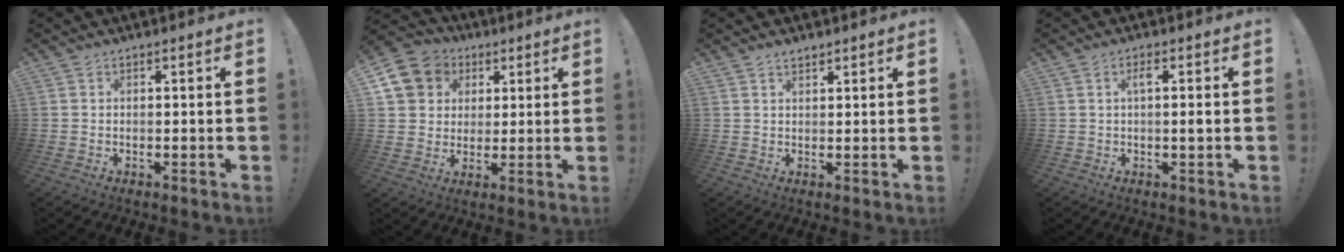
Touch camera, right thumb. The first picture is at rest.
{"total": 11.1, "force": [4.0, 9.6, 3.7], "torque": [-0.045, -0.020, 0.084]}
{"total": 2.1, "force": [1.8, 0.9, 0.7], "torque": [-0.002, -0.012, 0.030]}
{"total": 2.7, "force": [0.1, 0.2, 2.7], "torque": [-0.044, 0.002, -0.005]}